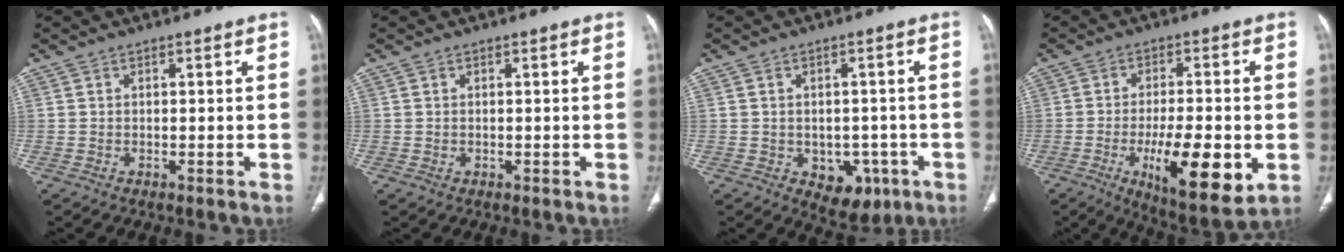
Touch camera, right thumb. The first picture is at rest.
{"total": 0.0}
{"total": 7.5, "force": [-2.7, 5.2, 4.6], "torque": [-0.027, 0.013, -0.022]}
{"total": 15.6, "force": [-4.5, 4.9, 14.1], "torque": [-0.213, -0.010, -0.061]}